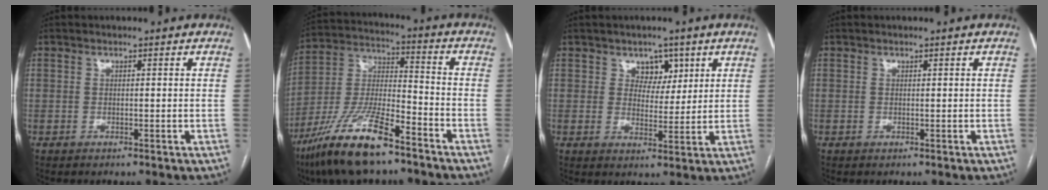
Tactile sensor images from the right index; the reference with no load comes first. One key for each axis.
{"total": 16.1, "fx": -10.9, "fy": 3.1, "fz": 11.4, "tx": -0.240, "ty": -0.017, "tz": -0.200}
{"total": 4.4, "fx": 2.3, "fy": 3.3, "fz": 1.8, "tx": -0.014, "ty": 0.004, "tz": 0.038}
{"total": 0.0}